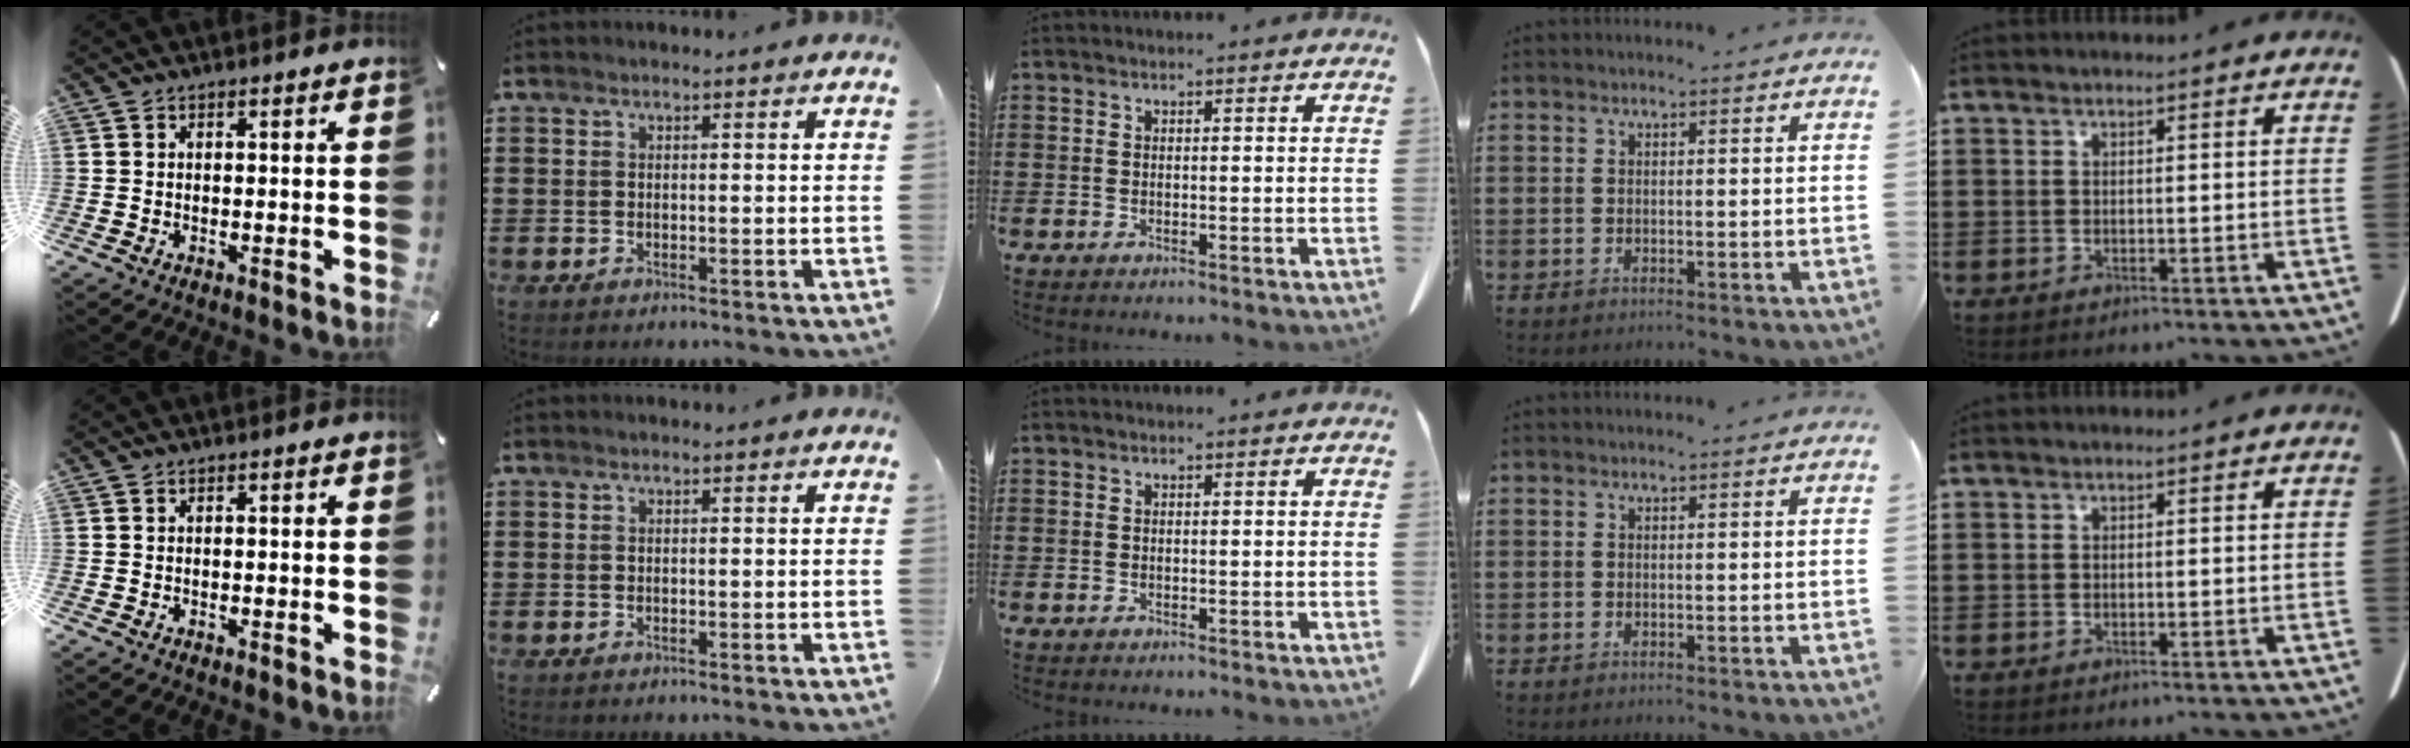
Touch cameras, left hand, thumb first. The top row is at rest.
{}